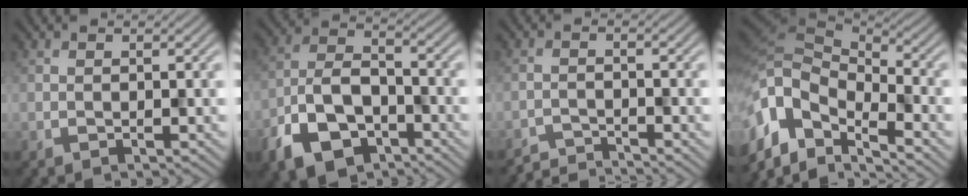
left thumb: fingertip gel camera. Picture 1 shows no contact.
{"total": 10.5, "force": [-5.9, 5.7, 6.5], "torque": [-0.138, -0.007, -0.123]}
{"total": 2.7, "force": [-2.7, 0.0, 0.3], "torque": [0.000, -0.002, -0.056]}
{"total": 12.5, "force": [-4.7, 7.1, 9.1], "torque": [-0.207, -0.013, -0.091]}